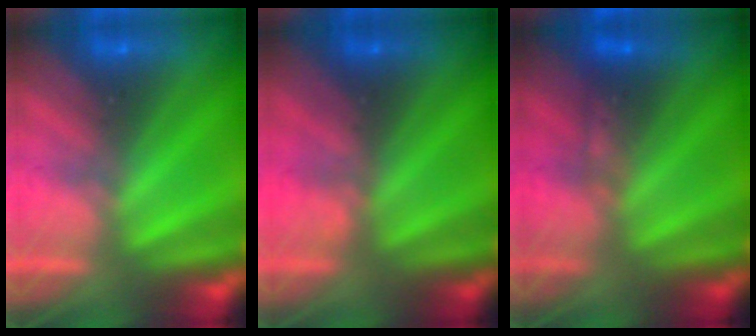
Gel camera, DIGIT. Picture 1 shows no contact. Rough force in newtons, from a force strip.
{"total": 4.2}
{"total": 2.3}